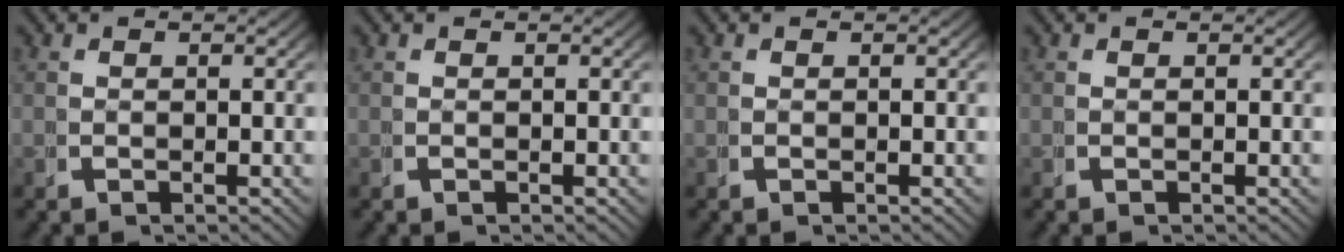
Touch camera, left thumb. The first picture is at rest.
{"total": 0.0}
{"total": 0.0}
{"total": 0.0}